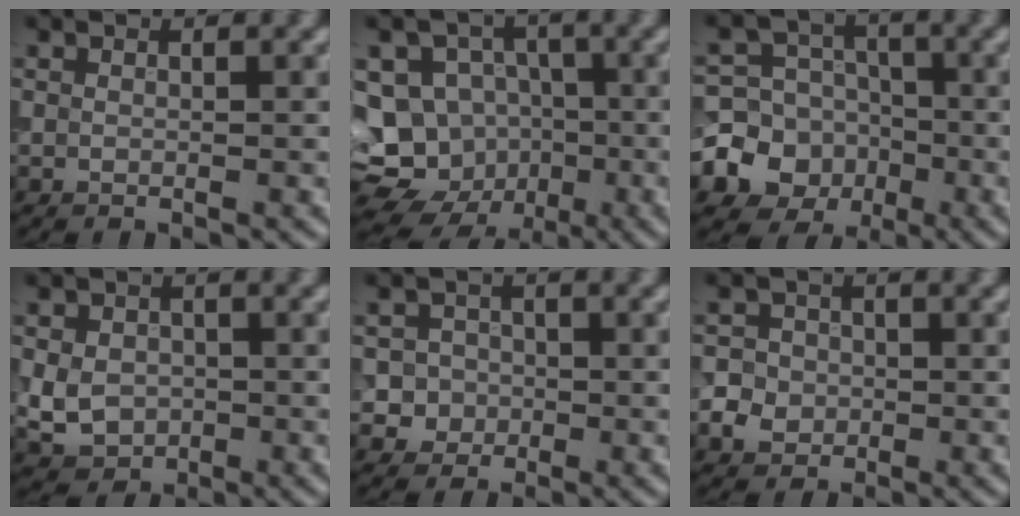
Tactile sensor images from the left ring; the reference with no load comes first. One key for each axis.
{"total": 15.8, "fx": -4.8, "fy": 14.3, "fz": 4.7, "tx": -0.115, "ty": -0.012, "tz": -0.075}
{"total": 11.2, "fx": -3.6, "fy": 10.3, "fz": 2.5, "tx": -0.056, "ty": -0.026, "tz": -0.079}
{"total": 4.0, "fx": -0.6, "fy": 3.3, "fz": 2.2, "tx": -0.046, "ty": -0.004, "tz": -0.013}
{"total": 3.6, "fx": -0.7, "fy": 3.5, "fz": 0.6, "tx": 0.022, "ty": 0.015, "tz": -0.028}
{"total": 3.9, "fx": -1.0, "fy": 3.6, "fz": 1.1, "tx": 0.005, "ty": 0.005, "tz": -0.034}